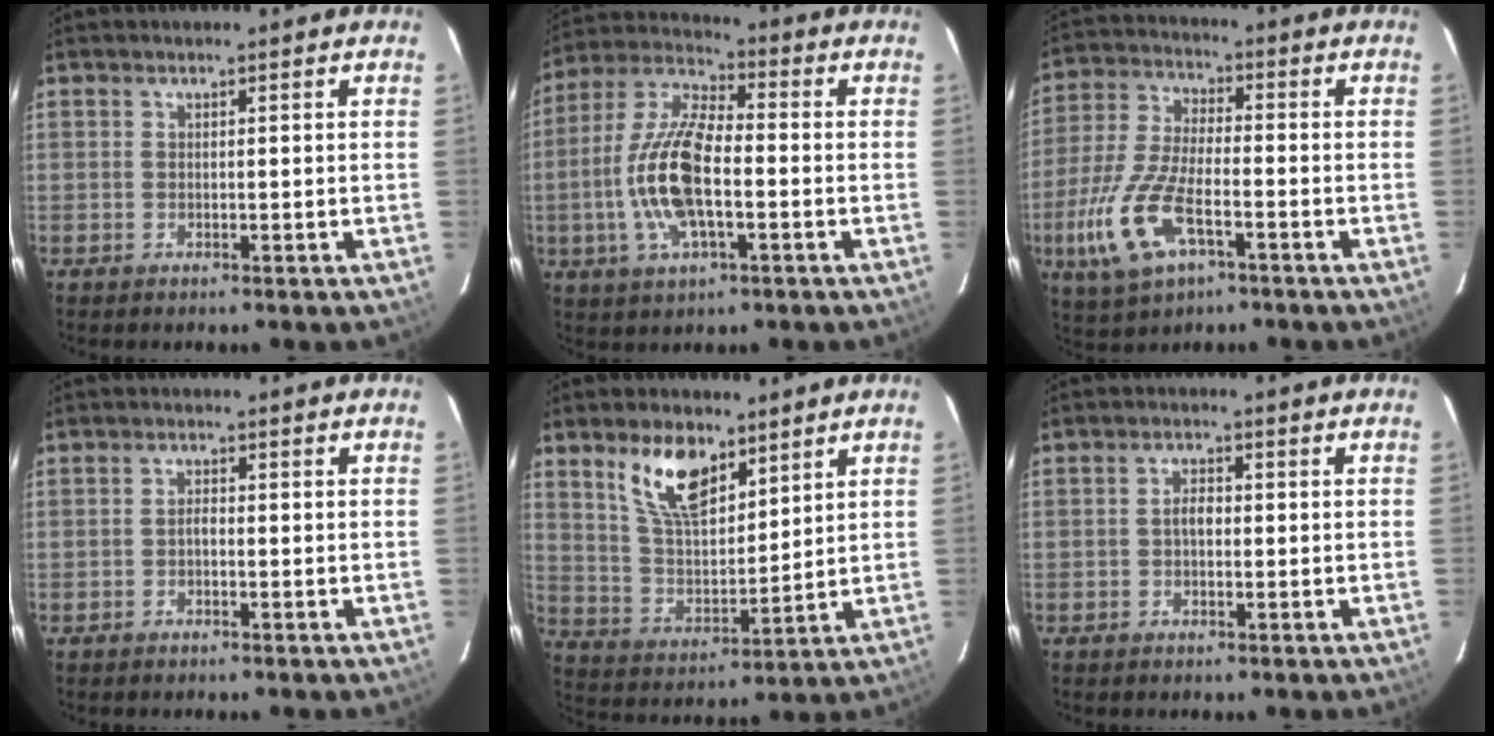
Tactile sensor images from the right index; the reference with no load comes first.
{"total": 14.9, "force": [-2.9, 5.9, 13.4], "torque": [-0.281, 0.003, -0.061]}
{"total": 14.6, "force": [-6.0, 6.3, 11.8], "torque": [-0.265, -0.012, -0.115]}
{"total": 1.0, "force": [-0.5, 0.5, 0.8], "torque": [-0.015, 0.006, -0.010]}
{"total": 12.1, "force": [7.4, 5.6, 7.8], "torque": [-0.141, 0.007, 0.147]}
{"total": 2.3, "force": [-0.2, 1.3, 1.9], "torque": [-0.035, 0.008, -0.006]}